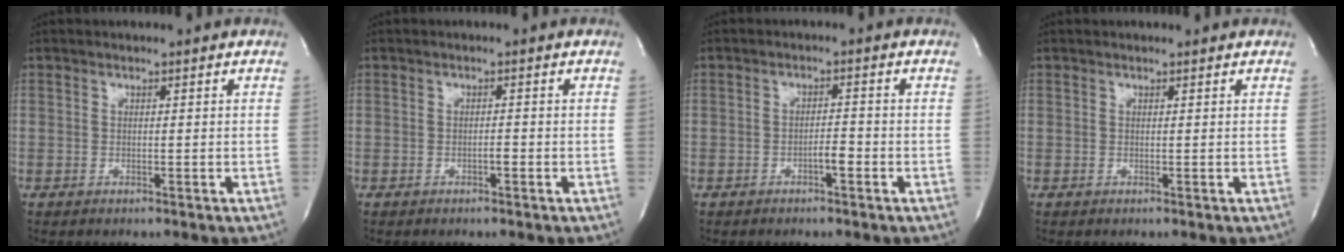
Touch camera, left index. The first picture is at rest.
{"total": 1.0, "force": [-0.9, 0.0, 0.6], "torque": [-0.009, -0.003, -0.015]}
{"total": 2.3, "force": [-1.6, 0.3, 1.6], "torque": [-0.025, -0.003, -0.028]}
{"total": 0.6, "force": [0.5, 0.0, 0.1], "torque": [-0.008, 0.001, 0.005]}